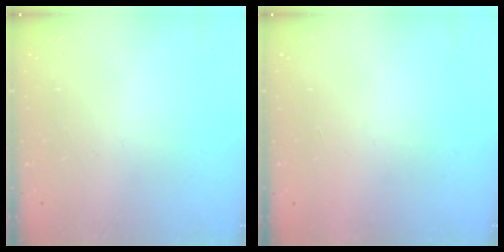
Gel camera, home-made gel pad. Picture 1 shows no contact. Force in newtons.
{"total": 1.7, "press": 1.7, "slide": 0.1}